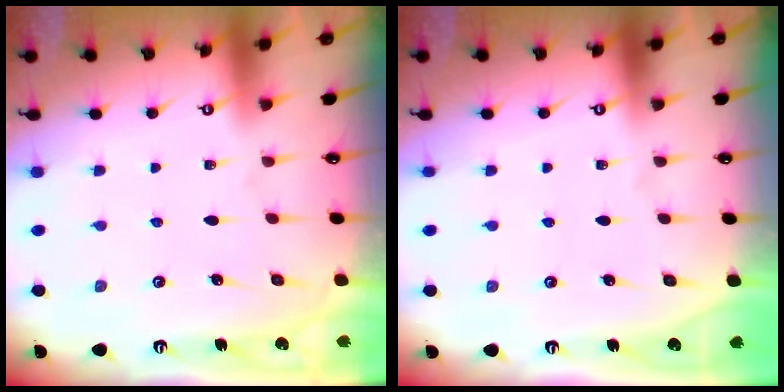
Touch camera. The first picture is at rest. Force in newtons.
{"total": 0.0}